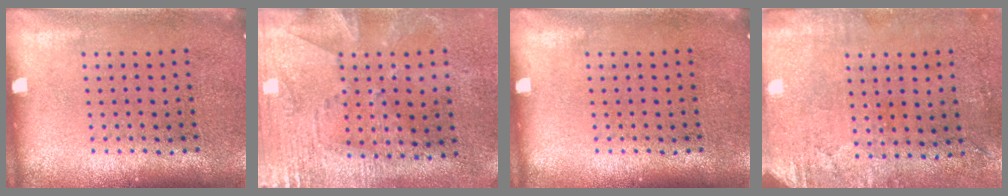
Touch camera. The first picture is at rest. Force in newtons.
{"total": 2.7, "press": 2.3, "slide": 1.5}
{"total": 0.0}
{"total": 2.9, "press": 2.4, "slide": 1.7}